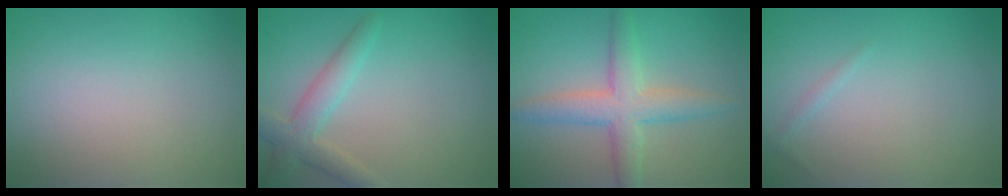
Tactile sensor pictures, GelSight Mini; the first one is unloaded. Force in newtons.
{"total": 3.0, "press": 3.0, "slide": 0.1}
{"total": 4.5, "press": 4.5, "slide": 0.2}
{"total": 0.5, "press": 0.5, "slide": 0.0}